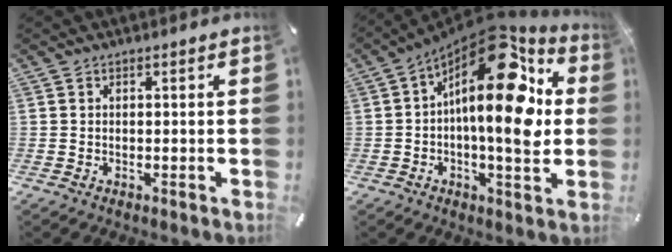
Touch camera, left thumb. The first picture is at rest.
{"total": 22.4, "force": [5.9, 9.5, 19.5], "torque": [-0.302, -0.055, 0.094]}